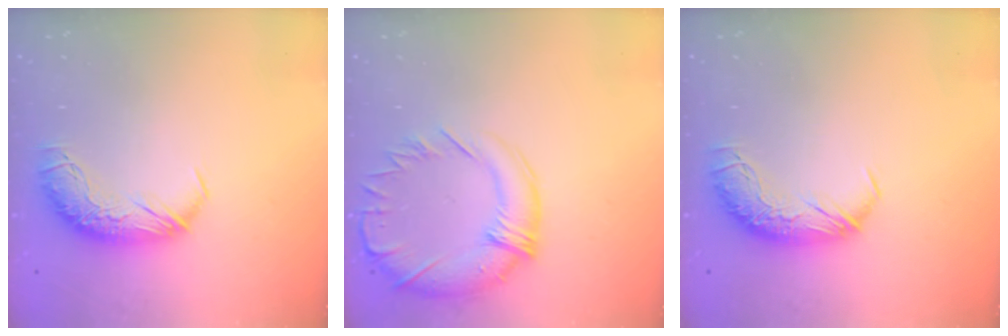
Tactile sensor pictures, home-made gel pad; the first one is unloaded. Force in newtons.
{"total": 3.8, "press": 2.9, "slide": 2.4}
{"total": 0.0}